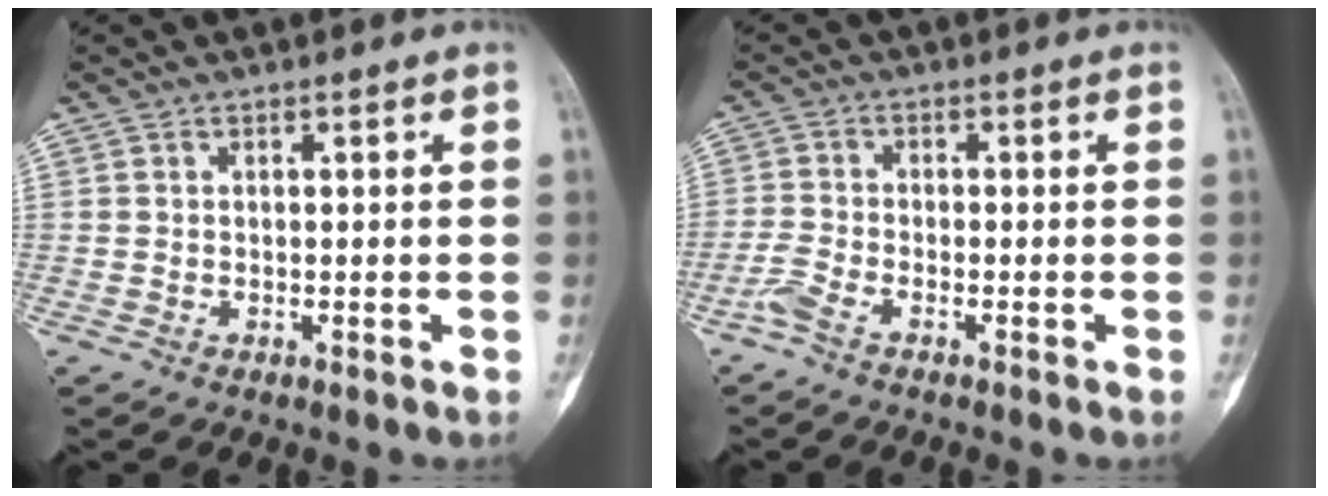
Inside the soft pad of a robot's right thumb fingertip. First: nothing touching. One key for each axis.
{"total": 3.0, "fx": -2.2, "fy": 0.7, "fz": 2.0, "tx": -0.059, "ty": 0.006, "tz": -0.054}